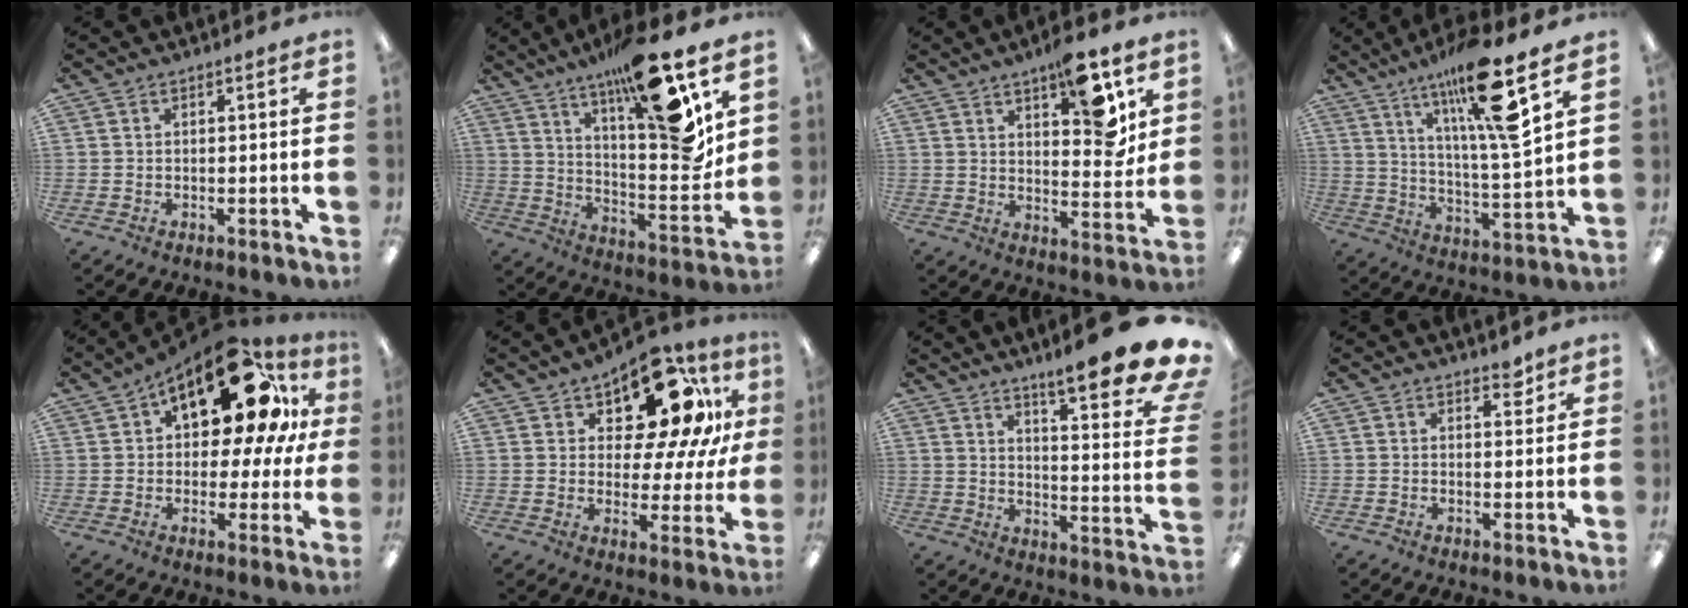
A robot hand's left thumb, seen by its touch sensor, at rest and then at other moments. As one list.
[{"total": 20.7, "force": [14.2, 3.6, 14.6], "torque": [-0.218, -0.105, 0.221]}, {"total": 12.8, "force": [7.4, 4.6, 9.4], "torque": [-0.105, -0.046, 0.115]}, {"total": 18.9, "force": [12.1, 2.7, 14.3], "torque": [-0.252, -0.051, 0.184]}, {"total": 20.7, "force": [11.0, 8.7, 15.2], "torque": [-0.225, -0.070, 0.177]}, {"total": 16.9, "force": [10.3, 7.1, 11.4], "torque": [-0.180, -0.062, 0.170]}, {"total": 14.3, "force": [10.8, 1.9, 9.2], "torque": [-0.133, -0.096, 0.171]}, {"total": 2.8, "force": [2.4, 1.1, 0.9], "torque": [0.003, -0.014, 0.038]}]